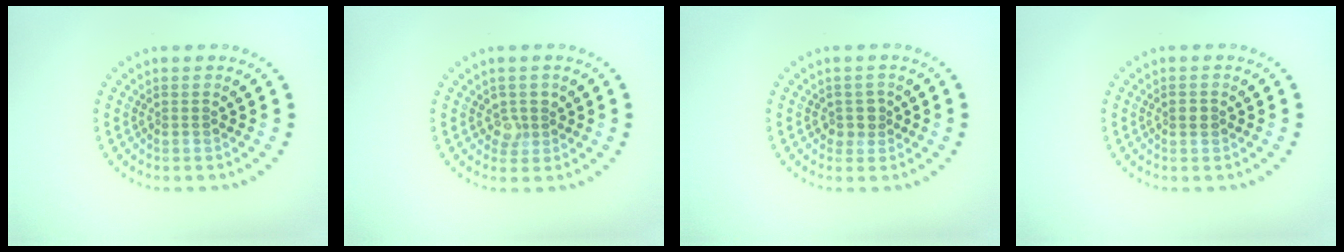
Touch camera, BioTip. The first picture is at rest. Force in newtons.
{"total": 1.7, "press": 1.4, "slide": 1.0}
{"total": 1.7, "press": 1.4, "slide": 1.0}
{"total": 1.2, "press": 1.1, "slide": 0.2}